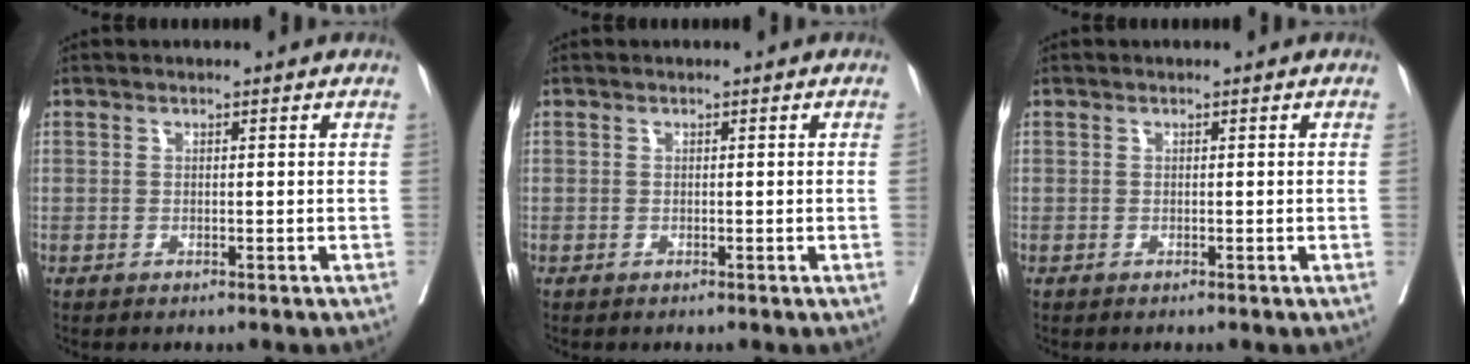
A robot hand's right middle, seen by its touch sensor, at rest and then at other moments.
{"total": 1.1, "force": [-0.1, -0.4, 1.0], "torque": [-0.010, 0.001, 0.000]}
{"total": 0.7, "force": [0.0, -0.3, 0.6], "torque": [-0.004, 0.002, 0.000]}